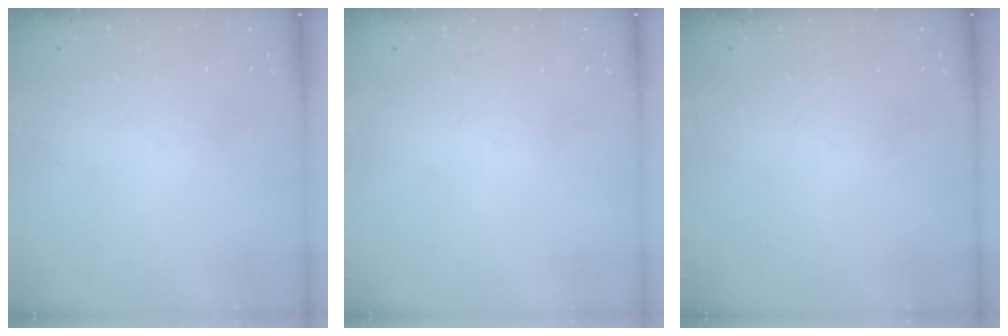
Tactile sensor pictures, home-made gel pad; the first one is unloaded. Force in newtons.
{"total": 0.0}
{"total": 0.0}